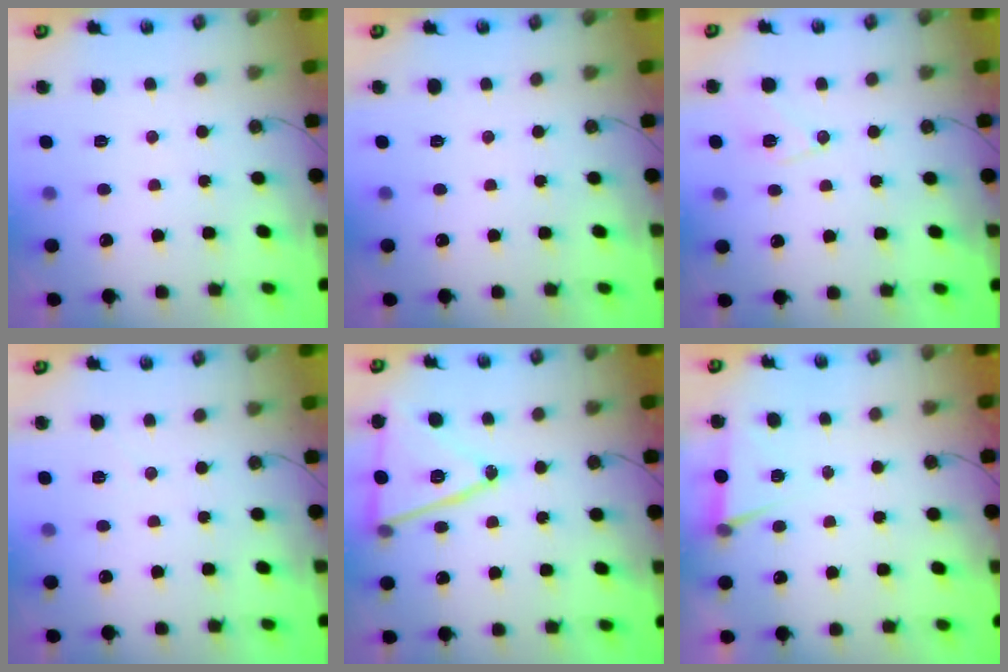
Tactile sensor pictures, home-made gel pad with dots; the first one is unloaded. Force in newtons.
{"total": 0.0}
{"total": 8.2, "press": 8.2, "slide": 0.8}
{"total": 3.3, "press": 3.2, "slide": 0.9}
{"total": 16.0, "press": 15.6, "slide": 3.6}
{"total": 5.5, "press": 3.3, "slide": 4.4}